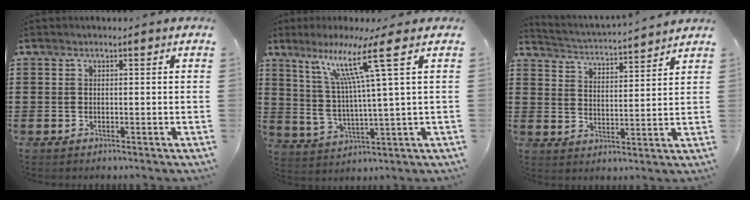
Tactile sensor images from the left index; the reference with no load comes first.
{"total": 11.1, "force": [5.7, -0.8, 9.5], "torque": [-0.198, -0.008, 0.088]}
{"total": 2.9, "force": [2.8, -0.5, 0.1], "torque": [-0.021, -0.029, 0.041]}